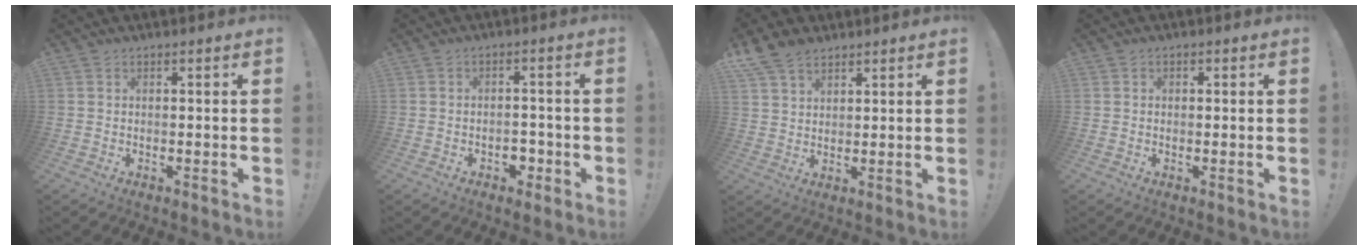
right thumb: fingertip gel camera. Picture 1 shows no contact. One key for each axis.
{"total": 4.3, "fx": -1.9, "fy": 3.1, "fz": 2.2, "tx": -0.017, "ty": 0.004, "tz": -0.033}
{"total": 7.7, "fx": 5.6, "fy": 4.3, "fz": 2.9, "tx": -0.057, "ty": -0.021, "tz": 0.113}
{"total": 0.9, "fx": -0.2, "fy": 0.8, "fz": 0.3, "tx": -0.005, "ty": 0.004, "tz": -0.004}